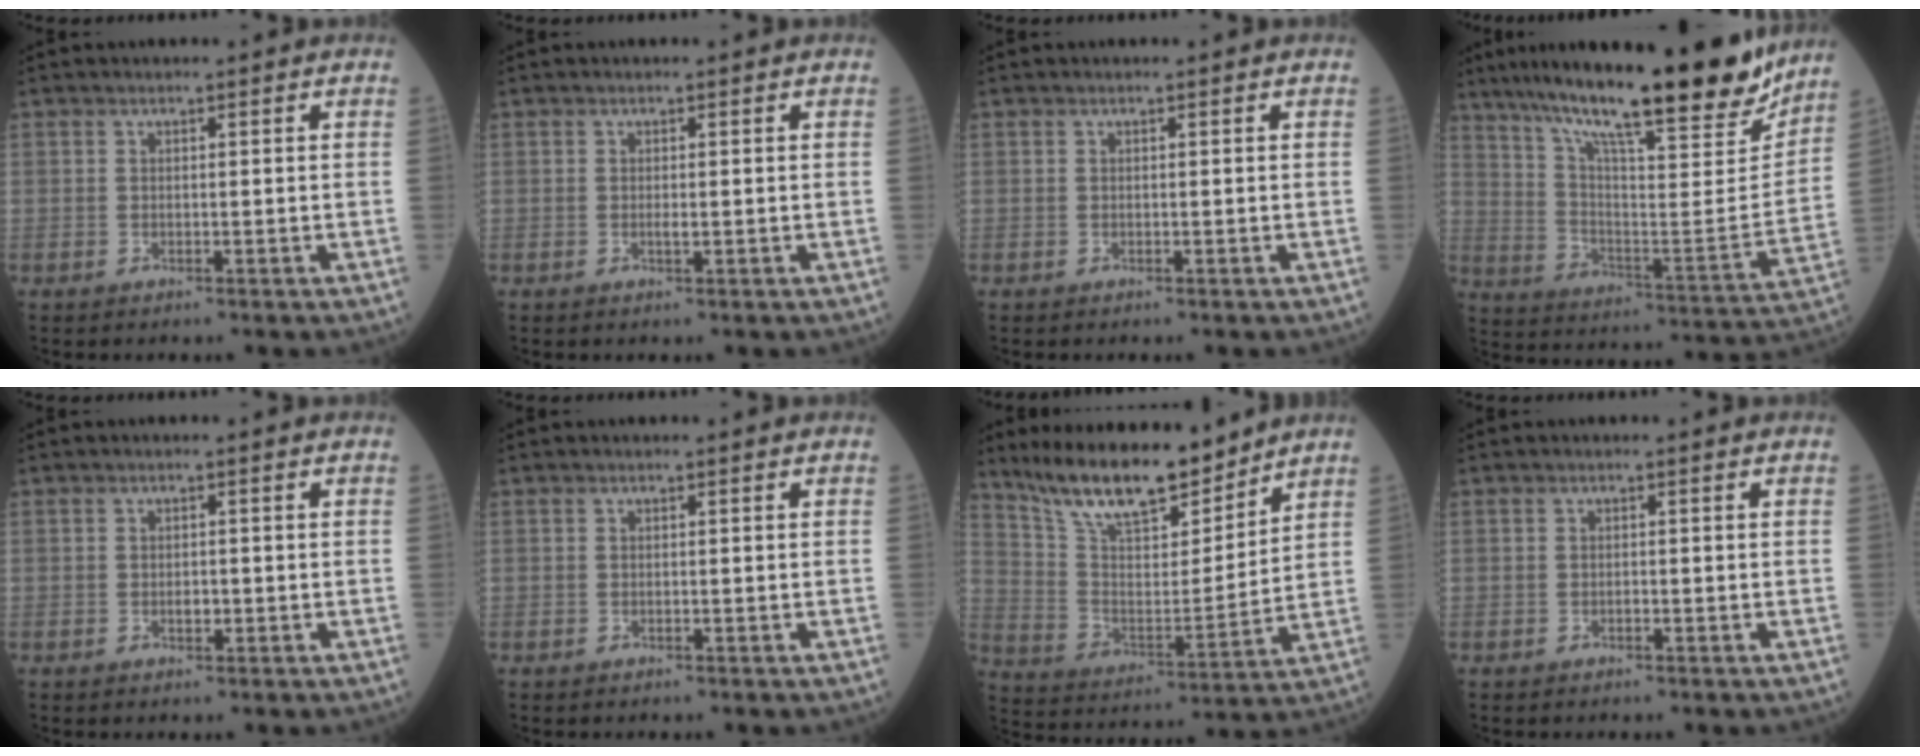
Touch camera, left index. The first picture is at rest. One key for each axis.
{"total": 0.7, "fx": 0.0, "fy": 0.2, "fz": 0.7, "tx": -0.014, "ty": -0.002, "tz": 0.000}
{"total": 0.0}
{"total": 26.1, "fx": 21.3, "fy": 3.1, "fz": 14.8, "tx": -0.248, "ty": -0.031, "tz": 0.314}
{"total": 1.2, "fx": -0.3, "fy": 0.7, "fz": 0.9, "tx": -0.018, "ty": 0.001, "tz": -0.002}
{"total": 0.0}
{"total": 15.7, "fx": 13.3, "fy": 3.6, "fz": 7.4, "tx": -0.135, "ty": -0.003, "tz": 0.244}
{"total": 0.0}